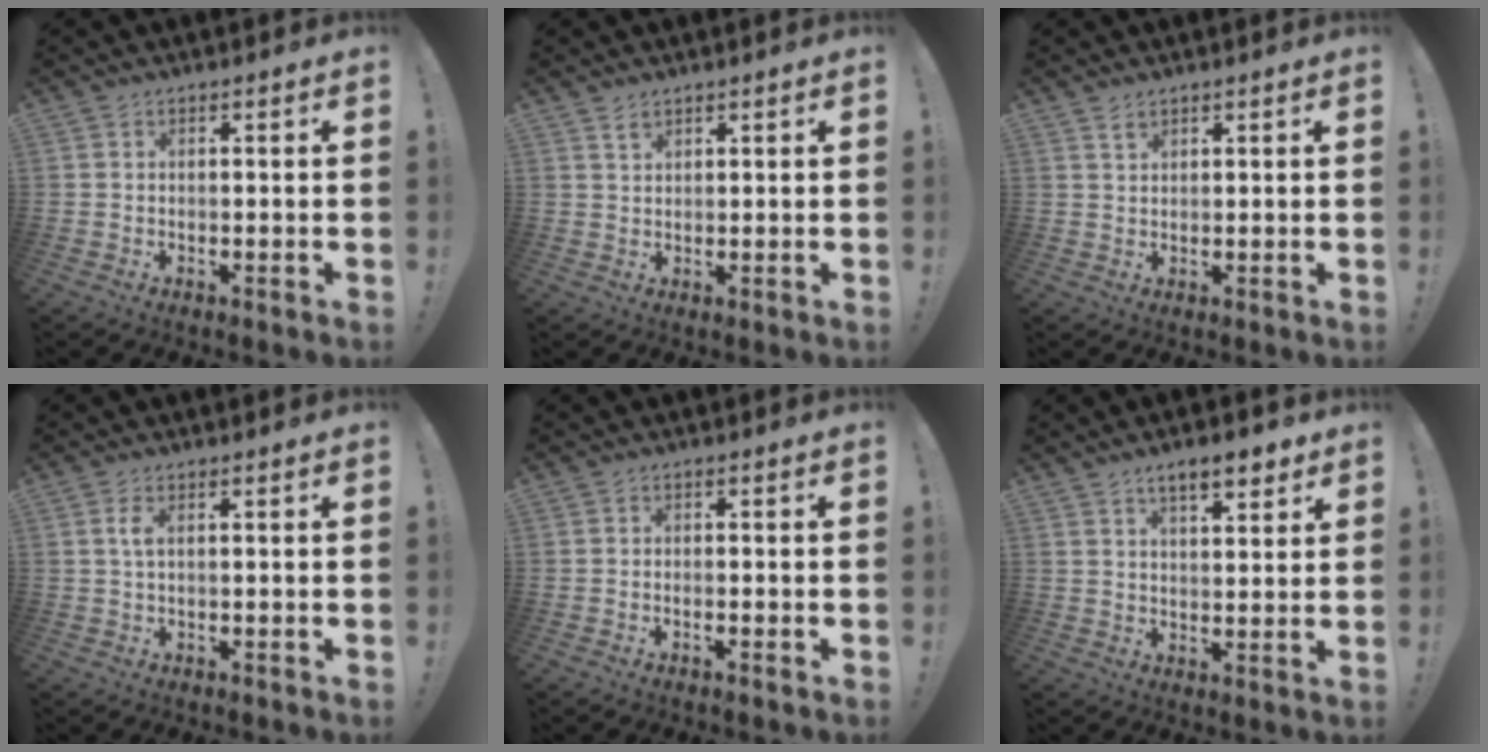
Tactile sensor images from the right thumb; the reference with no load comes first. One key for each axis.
{"total": 2.3, "fx": 1.7, "fy": 1.3, "fz": 0.8, "tx": -0.008, "ty": -0.009, "tz": 0.030}
{"total": 2.0, "fx": 1.5, "fy": 1.0, "fz": 0.7, "tx": -0.006, "ty": -0.008, "tz": 0.026}
{"total": 2.1, "fx": 0.3, "fy": 0.6, "fz": 1.9, "tx": -0.038, "ty": 0.002, "tz": 0.004}
{"total": 0.9, "fx": -0.6, "fy": -0.1, "fz": 0.7, "tx": -0.011, "ty": -0.002, "tz": -0.010}
{"total": 6.8, "fx": 4.4, "fy": 2.5, "fz": 4.5, "tx": -0.063, "ty": -0.017, "tz": 0.074}